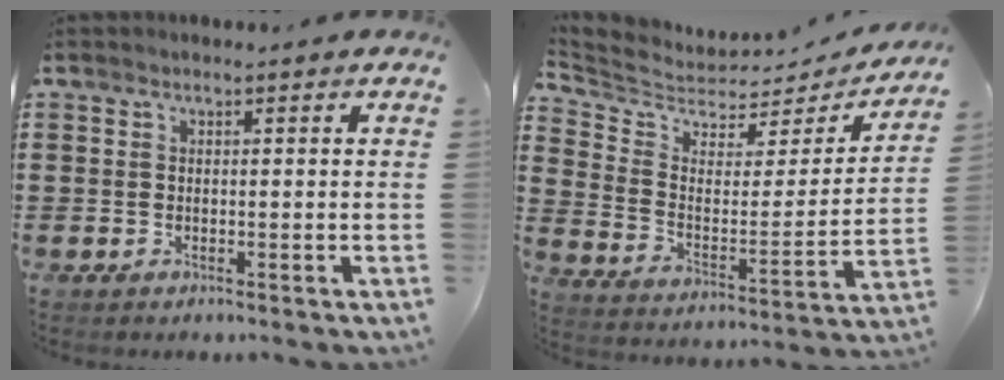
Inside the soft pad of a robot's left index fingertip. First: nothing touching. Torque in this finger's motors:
{"motor_torque": [1.09, -1.05, 0.10, 0.02]}